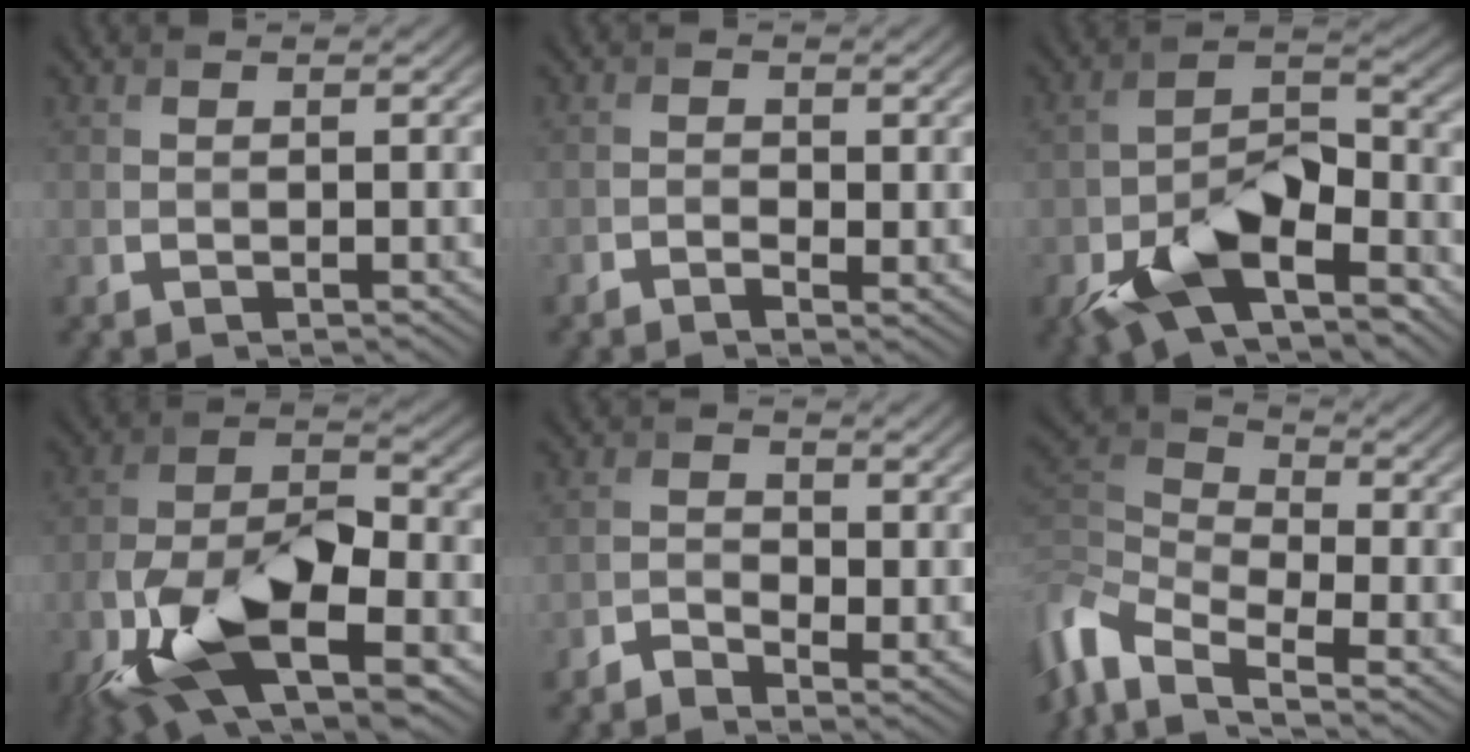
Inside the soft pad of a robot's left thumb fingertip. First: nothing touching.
{"total": 1.9, "force": [-1.0, 0.9, 1.2], "torque": [-0.027, -0.004, -0.019]}
{"total": 10.7, "force": [-6.0, 5.1, 7.3], "torque": [-0.151, -0.008, -0.109]}
{"total": 14.2, "force": [-6.9, 6.2, 10.8], "torque": [-0.232, -0.014, -0.137]}
{"total": 2.7, "force": [-1.5, 1.6, 1.6], "torque": [-0.031, -0.005, -0.030]}
{"total": 8.9, "force": [-3.5, 4.8, 6.7], "torque": [-0.173, -0.002, -0.087]}